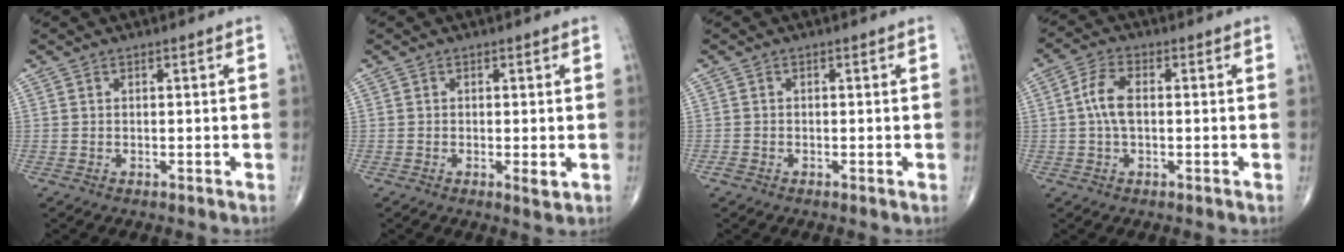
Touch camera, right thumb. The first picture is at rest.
{"total": 1.7, "force": [-0.3, 0.5, 1.6], "torque": [-0.030, -0.007, -0.006]}
{"total": 0.9, "force": [-0.6, 0.5, 0.5], "torque": [-0.008, -0.001, -0.013]}
{"total": 5.4, "force": [0.1, 2.7, 4.7], "torque": [-0.105, 0.014, -0.002]}